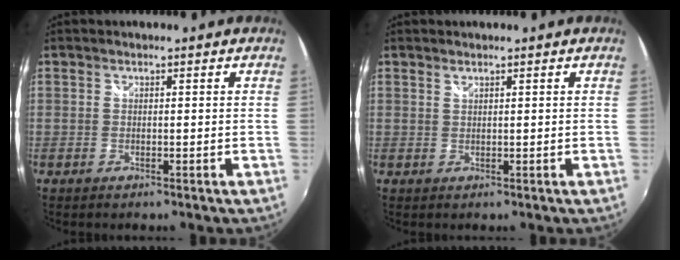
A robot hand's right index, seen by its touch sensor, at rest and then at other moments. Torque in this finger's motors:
{"motor_torque": [-0.12, 0.06, -0.03, 0.00]}